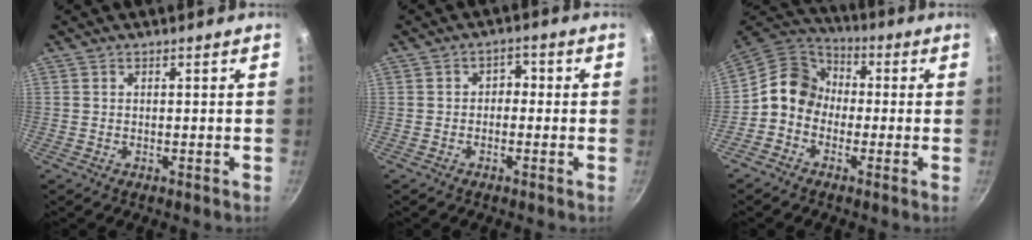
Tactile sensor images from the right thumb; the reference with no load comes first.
{"total": 2.8, "force": [-0.5, 2.2, 1.6], "torque": [-0.005, 0.012, -0.016]}
{"total": 10.2, "force": [-1.2, 8.7, 5.1], "torque": [-0.058, 0.038, -0.050]}